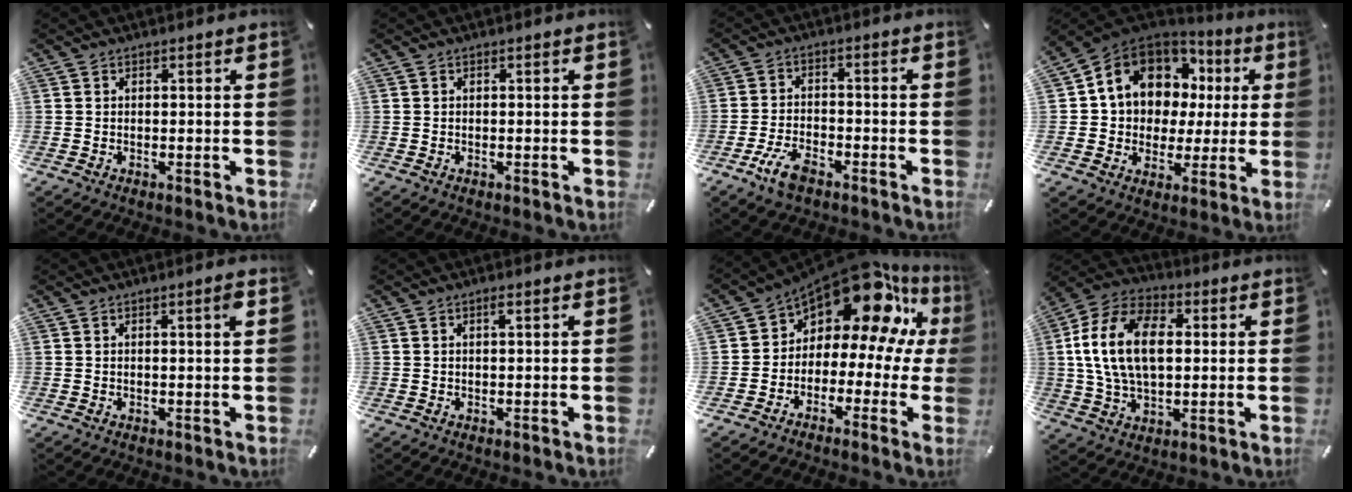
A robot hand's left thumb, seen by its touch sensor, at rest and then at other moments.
{"total": 0.0}
{"total": 6.8, "force": [-4.2, 3.3, 4.3], "torque": [-0.102, 0.012, -0.081]}
{"total": 13.3, "force": [5.2, 11.0, 5.3], "torque": [-0.110, -0.026, 0.101]}
{"total": 1.8, "force": [0.6, 0.1, 1.7], "torque": [-0.033, 0.001, 0.009]}
{"total": 1.2, "force": [0.4, 0.2, 1.1], "torque": [-0.023, 0.001, 0.006]}
{"total": 14.3, "force": [9.4, 6.4, 8.6], "torque": [-0.159, -0.088, 0.156]}
{"total": 16.5, "force": [2.0, 10.9, 12.2], "torque": [-0.280, 0.013, 0.033]}